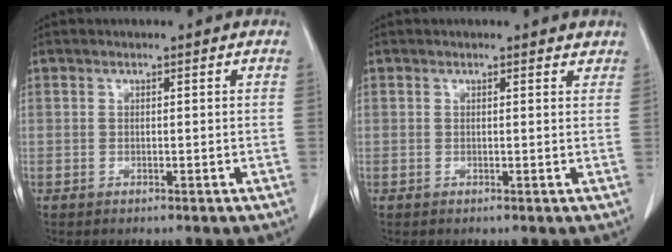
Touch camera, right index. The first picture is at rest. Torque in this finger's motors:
{"motor_torque": [-0.10, 0.08, 0.03, -0.01]}